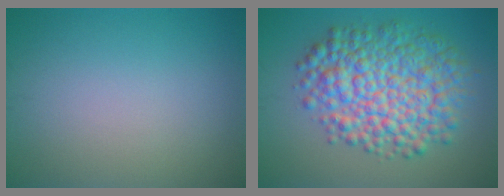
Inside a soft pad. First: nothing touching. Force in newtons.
{"total": 9.3, "press": 9.3, "slide": 0.1}